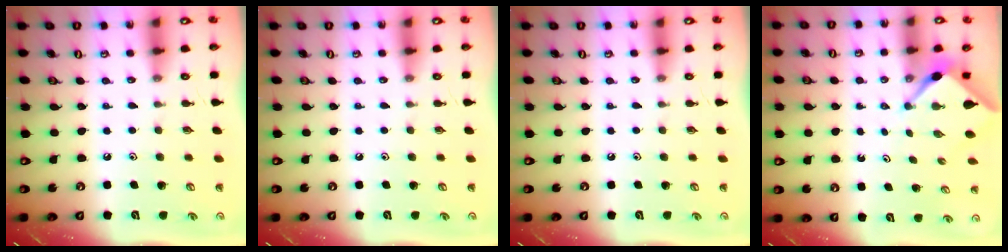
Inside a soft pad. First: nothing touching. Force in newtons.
{"total": 0.0}
{"total": 0.0}
{"total": 2.2, "press": 2.2, "slide": 0.2}